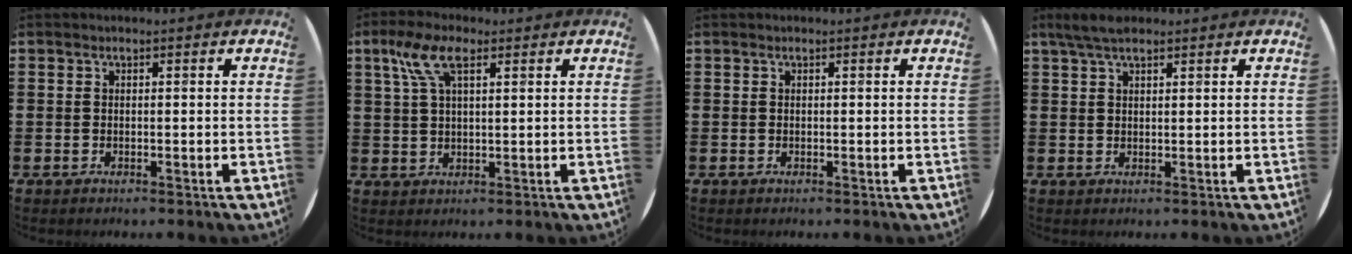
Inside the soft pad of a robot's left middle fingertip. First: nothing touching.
{"total": 6.0, "force": [3.0, 2.4, 4.6], "torque": [-0.102, 0.012, 0.052]}
{"total": 0.0}
{"total": 3.1, "force": [2.3, 1.0, 1.9], "torque": [-0.041, 0.006, 0.041]}